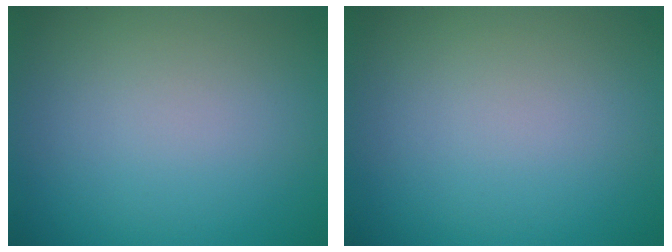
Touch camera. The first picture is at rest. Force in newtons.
{"total": 0.0}